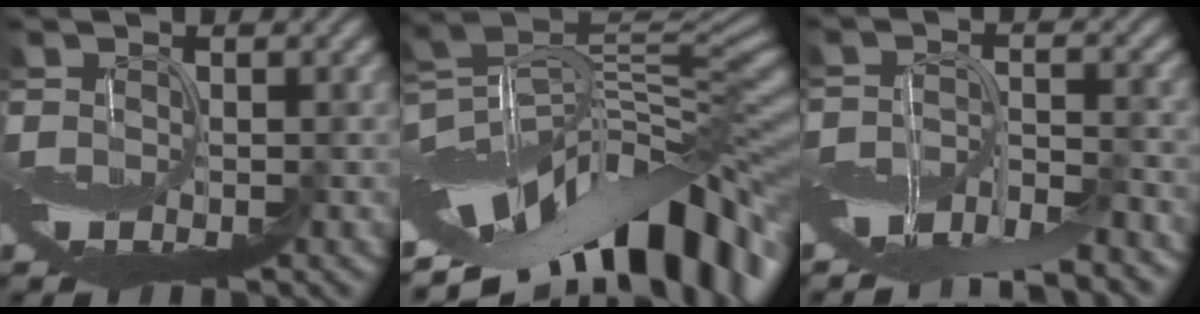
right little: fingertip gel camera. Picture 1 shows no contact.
{"total": 13.1, "force": [-6.4, 6.4, 9.5], "torque": [-0.153, 0.012, -0.111]}
{"total": 8.1, "force": [-6.3, 2.4, 4.4], "torque": [-0.071, -0.007, -0.112]}